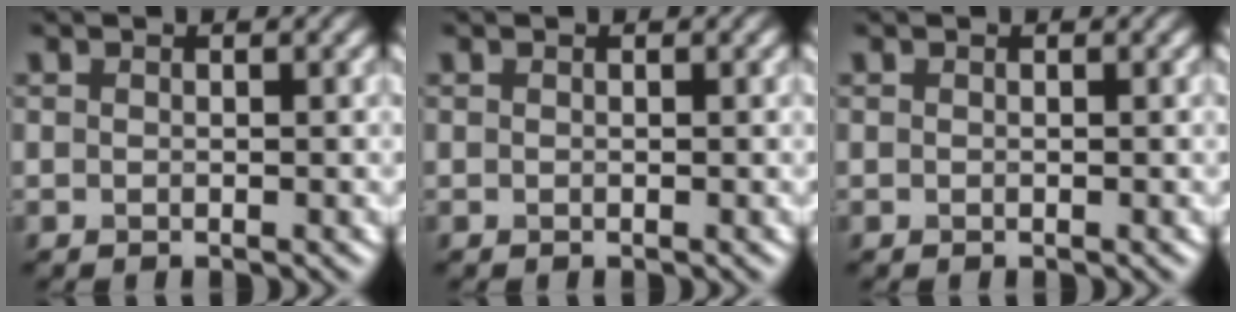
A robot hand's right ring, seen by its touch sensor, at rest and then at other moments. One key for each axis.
{"total": 0.0}
{"total": 0.0}